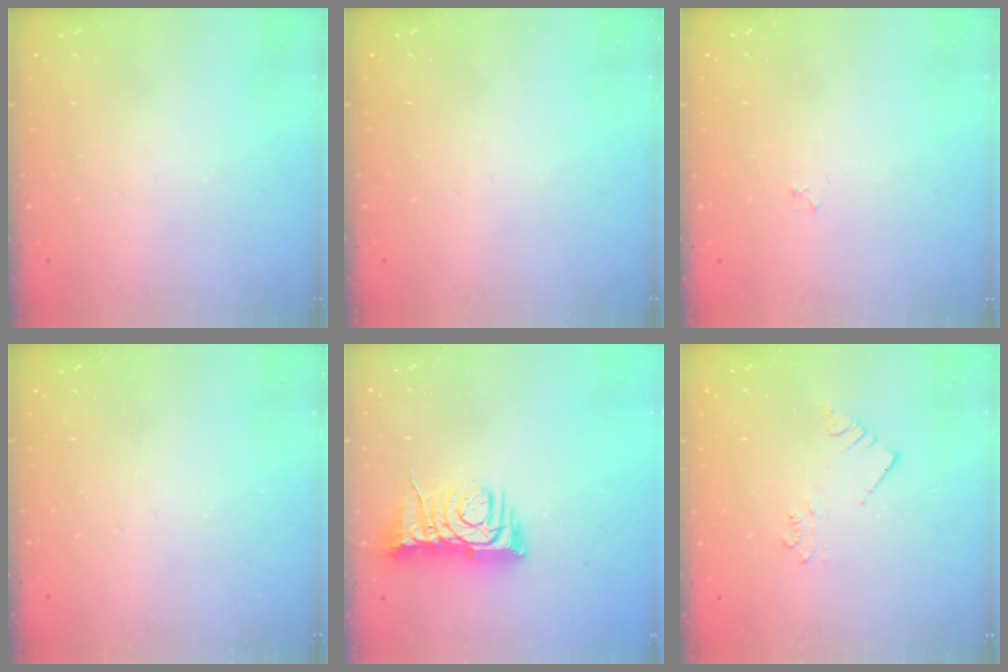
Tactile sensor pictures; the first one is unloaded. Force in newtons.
{"total": 0.0}
{"total": 2.2, "press": 2.1, "slide": 0.3}
{"total": 0.0}
{"total": 8.8, "press": 8.8, "slide": 0.4}
{"total": 2.5, "press": 2.5, "slide": 0.2}